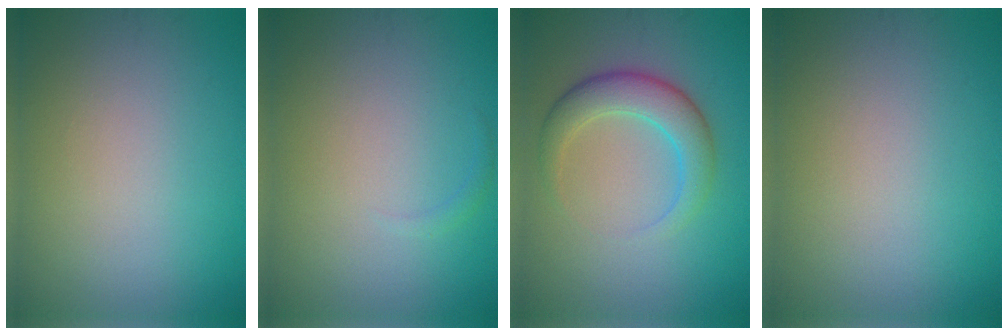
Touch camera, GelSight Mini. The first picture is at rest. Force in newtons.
{"total": 0.6, "press": 0.6, "slide": 0.1}
{"total": 4.2, "press": 4.2, "slide": 0.1}
{"total": 0.0}